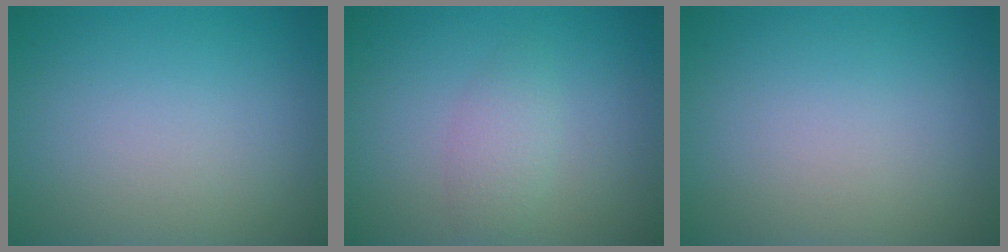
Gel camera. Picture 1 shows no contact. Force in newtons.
{"total": 1.8, "press": 1.8, "slide": 0.1}
{"total": 0.0}